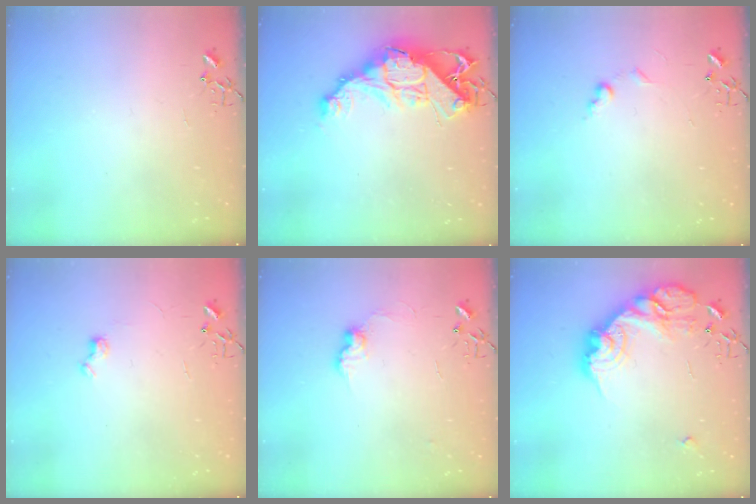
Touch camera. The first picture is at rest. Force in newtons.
{"total": 17.0, "press": 17.0, "slide": 1.2}
{"total": 6.1, "press": 6.1, "slide": 0.8}
{"total": 5.6, "press": 5.5, "slide": 0.7}
{"total": 8.6, "press": 8.5, "slide": 0.4}
{"total": 19.5, "press": 19.5, "slide": 1.3}